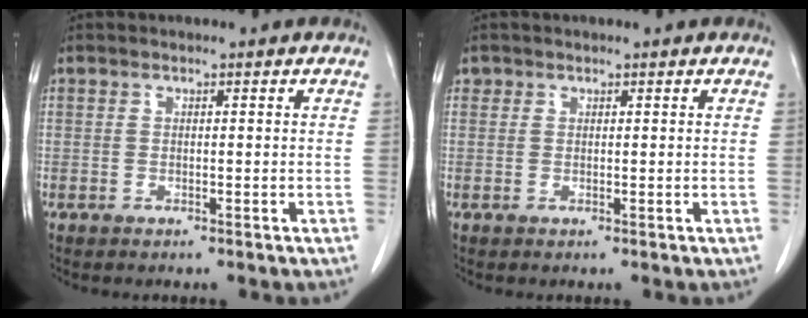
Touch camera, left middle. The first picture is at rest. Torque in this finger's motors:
{"motor_torque": [-0.33, 0.16, -0.12, -0.02]}